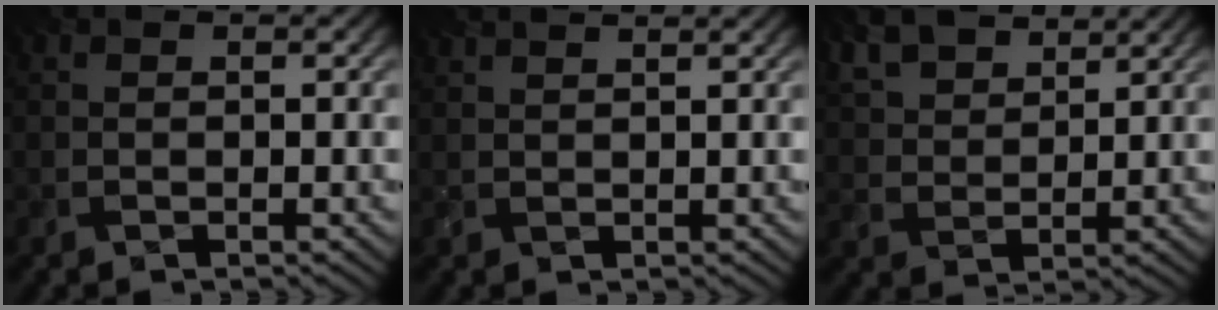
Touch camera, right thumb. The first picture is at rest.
{"total": 2.9, "force": [2.4, 0.3, 1.5], "torque": [-0.018, 0.001, 0.025]}
{"total": 9.1, "force": [6.2, 4.0, 5.2], "torque": [-0.144, 0.008, 0.109]}